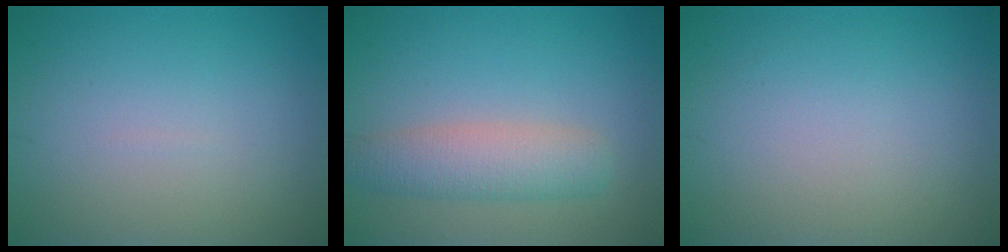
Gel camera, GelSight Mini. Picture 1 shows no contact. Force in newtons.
{"total": 3.2, "press": 3.2, "slide": 0.3}
{"total": 0.0}